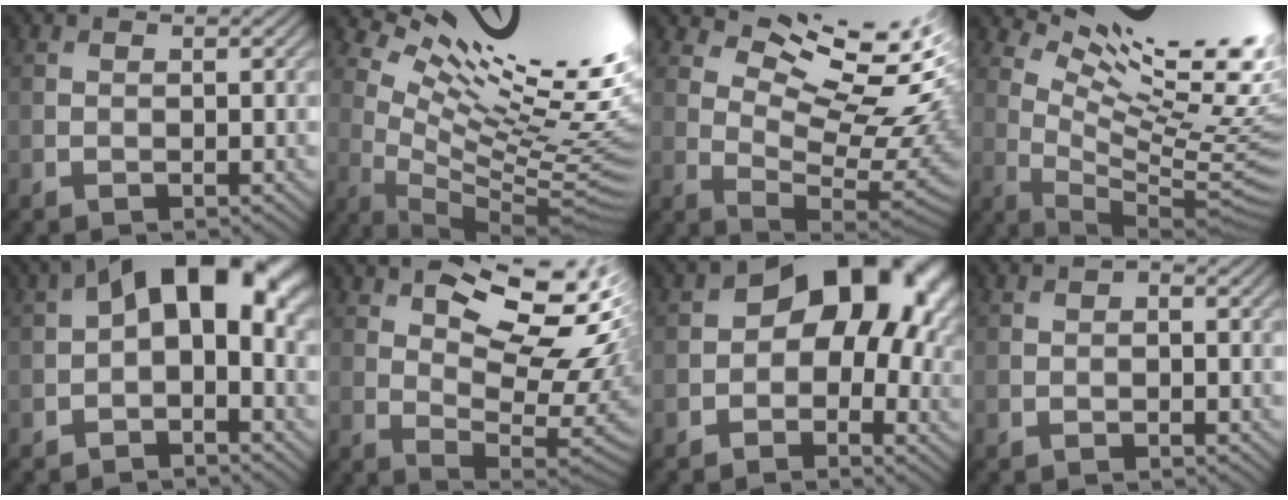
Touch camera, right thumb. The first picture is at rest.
{"total": 17.7, "force": [9.5, 3.8, 14.4], "torque": [-0.233, 0.001, 0.163]}
{"total": 14.1, "force": [6.8, 5.6, 11.0], "torque": [-0.156, 0.028, 0.123]}
{"total": 16.1, "force": [9.4, 3.8, 12.6], "torque": [-0.203, -0.005, 0.151]}
{"total": 11.7, "force": [1.8, 6.3, 9.8], "torque": [-0.151, 0.018, 0.020]}
{"total": 16.9, "force": [7.1, 7.4, 13.5], "torque": [-0.216, 0.034, 0.114]}
{"total": 14.2, "force": [1.8, 9.1, 10.7], "torque": [-0.121, 0.010, 0.018]}
{"total": 0.5, "force": [-0.3, 0.2, 0.4], "torque": [0.000, 0.000, -0.005]}